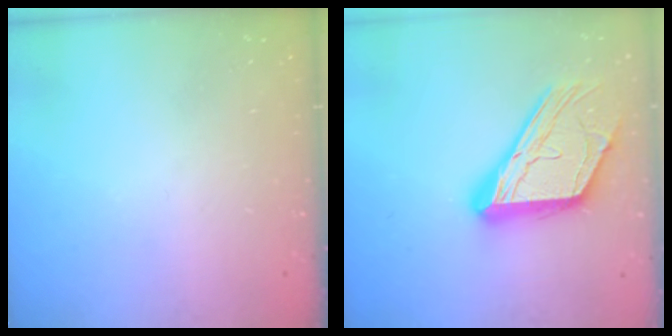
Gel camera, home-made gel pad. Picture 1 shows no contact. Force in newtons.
{"total": 19.1, "press": 19.0, "slide": 1.7}